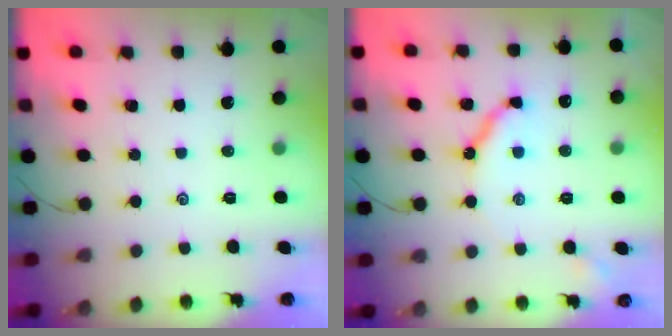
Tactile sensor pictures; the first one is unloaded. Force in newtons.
{"total": 10.0, "press": 10.0, "slide": 1.3}